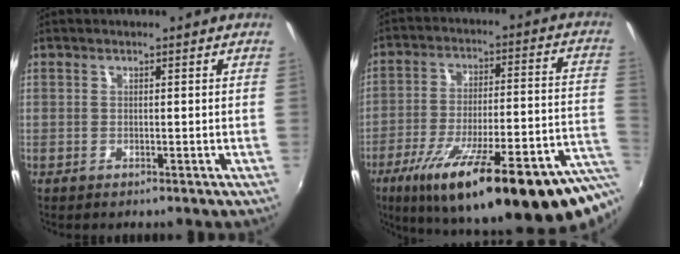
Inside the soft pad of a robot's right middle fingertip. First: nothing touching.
{"total": 29.8, "force": [-17.5, 4.8, 23.6], "torque": [-0.339, -0.047, -0.246]}